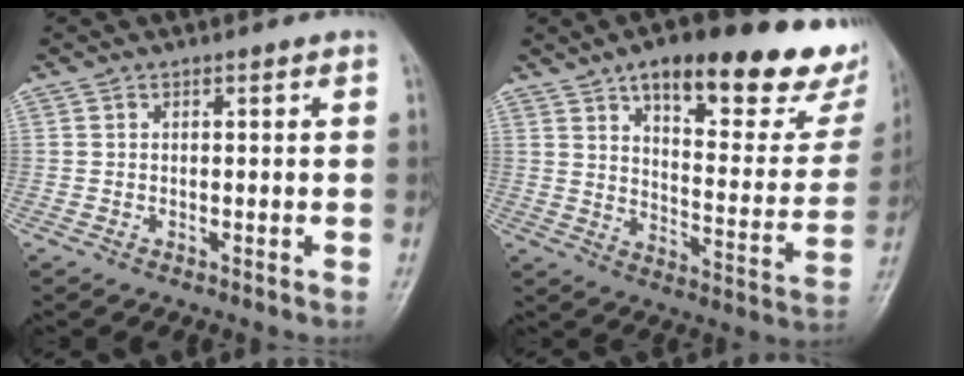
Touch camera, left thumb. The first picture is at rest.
{"total": 26.8, "force": [16.9, 9.3, 18.7], "torque": [-0.209, -0.059, 0.228]}